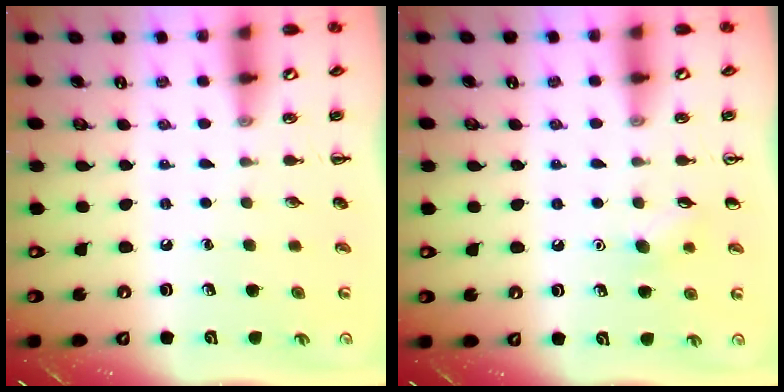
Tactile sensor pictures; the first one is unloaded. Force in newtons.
{"total": 6.0, "press": 5.8, "slide": 1.7}